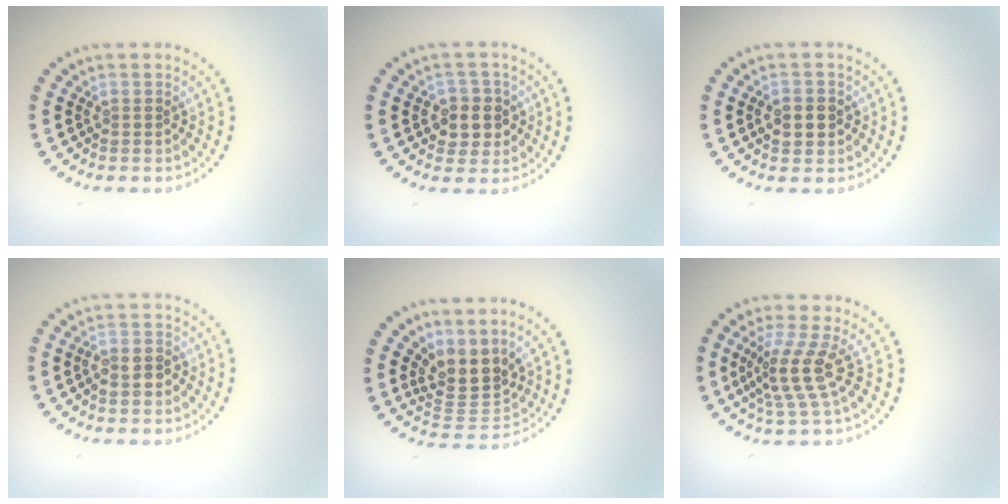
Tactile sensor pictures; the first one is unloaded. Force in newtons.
{"total": 2.8, "press": 2.7, "slide": 0.9}
{"total": 2.4, "press": 2.3, "slide": 0.3}
{"total": 2.2, "press": 2.1, "slide": 0.8}
{"total": 3.9, "press": 3.0, "slide": 2.4}
{"total": 3.8, "press": 2.7, "slide": 2.7}